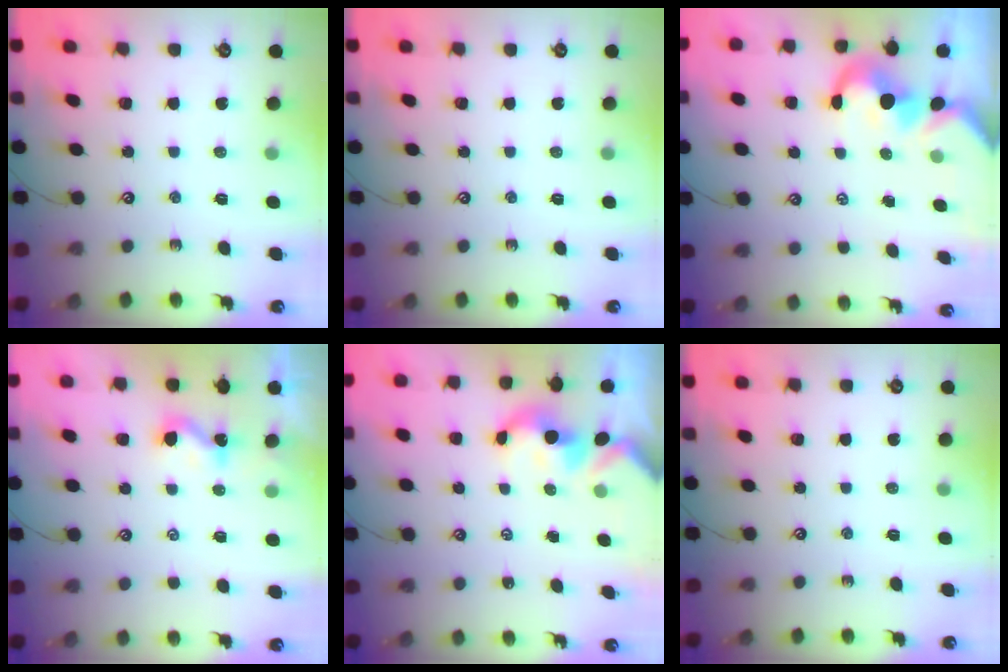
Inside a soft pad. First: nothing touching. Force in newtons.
{"total": 0.0}
{"total": 3.0, "press": 2.8, "slide": 1.1}
{"total": 1.1, "press": 1.1, "slide": 0.2}
{"total": 1.7, "press": 1.6, "slide": 0.2}
{"total": 0.0}